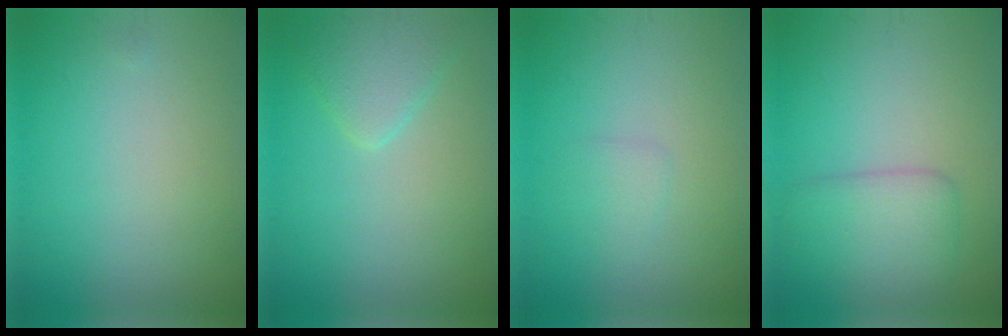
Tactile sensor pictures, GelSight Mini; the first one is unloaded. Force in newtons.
{"total": 2.5, "press": 2.5, "slide": 0.2}
{"total": 1.1, "press": 1.1, "slide": 0.1}
{"total": 3.7, "press": 3.7, "slide": 0.1}